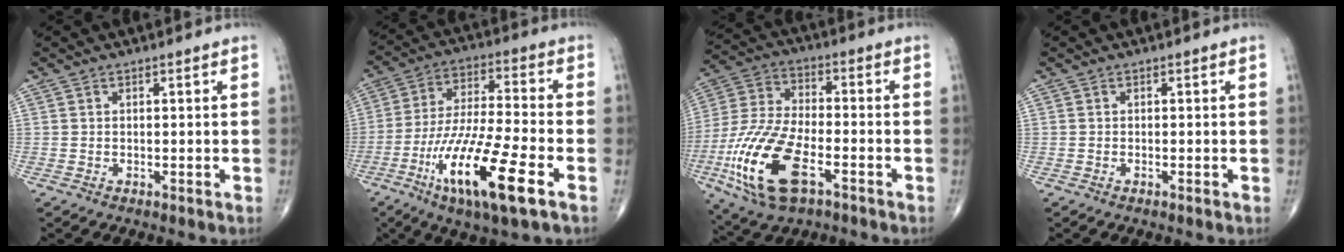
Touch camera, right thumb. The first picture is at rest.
{"total": 18.6, "force": [-8.2, 3.6, 16.3], "torque": [-0.326, 0.013, -0.144]}
{"total": 19.0, "force": [-7.5, 8.5, 15.2], "torque": [-0.323, 0.014, -0.137]}
{"total": 0.0}